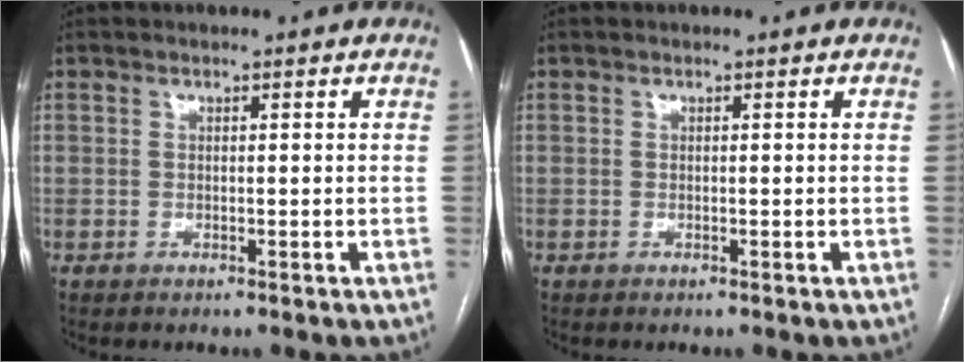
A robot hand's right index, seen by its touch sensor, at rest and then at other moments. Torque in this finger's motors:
{"motor_torque": [-0.02, 0.02, 0.00, 0.00]}